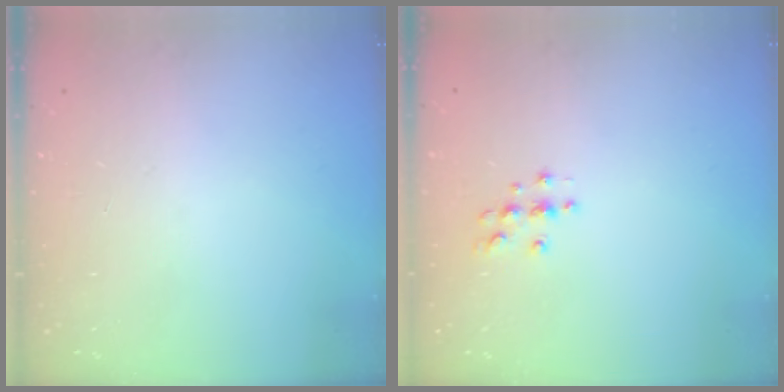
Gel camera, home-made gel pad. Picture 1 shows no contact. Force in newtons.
{"total": 4.5, "press": 4.4, "slide": 0.5}